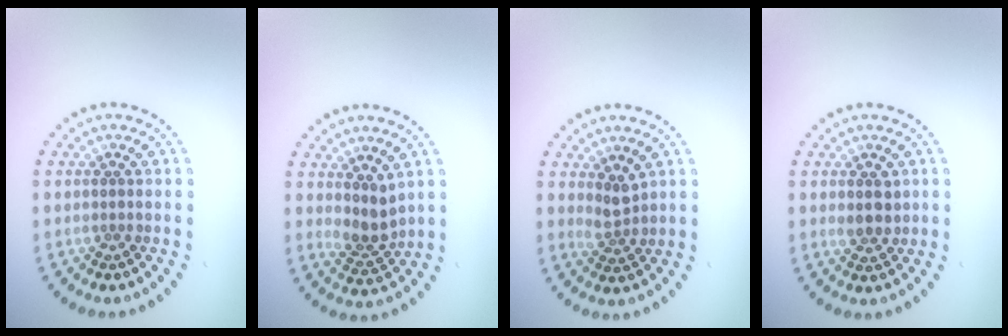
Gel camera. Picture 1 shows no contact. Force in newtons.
{"total": 2.5, "press": 2.0, "slide": 1.5}
{"total": 1.8, "press": 1.3, "slide": 1.3}
{"total": 1.9, "press": 1.8, "slide": 0.7}